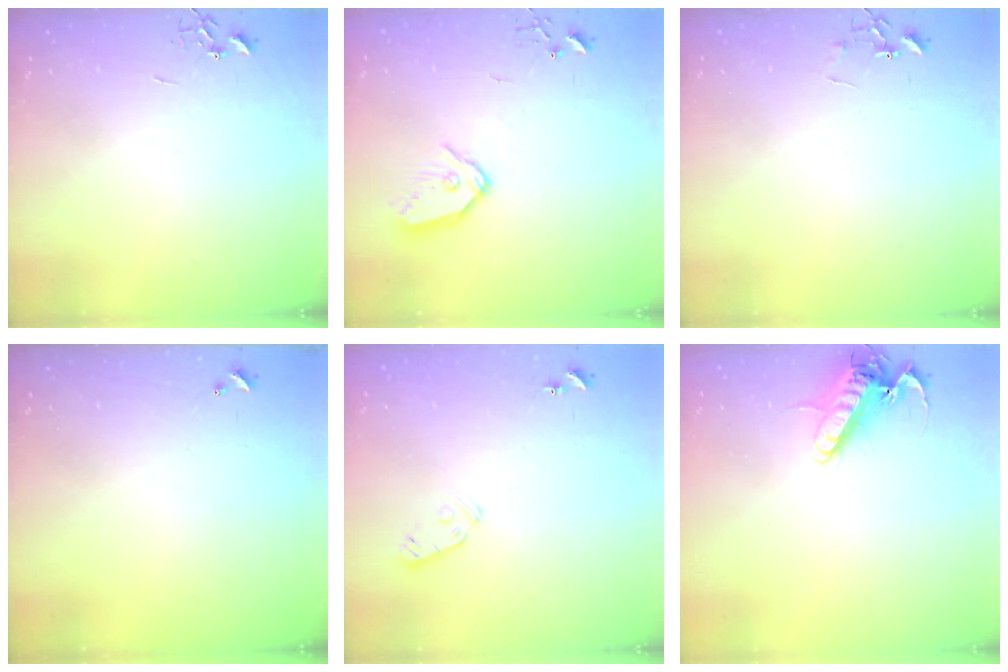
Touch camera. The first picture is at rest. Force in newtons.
{"total": 9.9, "press": 9.8, "slide": 1.2}
{"total": 5.5, "press": 5.4, "slide": 0.4}
{"total": 0.0}
{"total": 5.3, "press": 5.3, "slide": 0.7}
{"total": 13.4, "press": 13.2, "slide": 2.1}